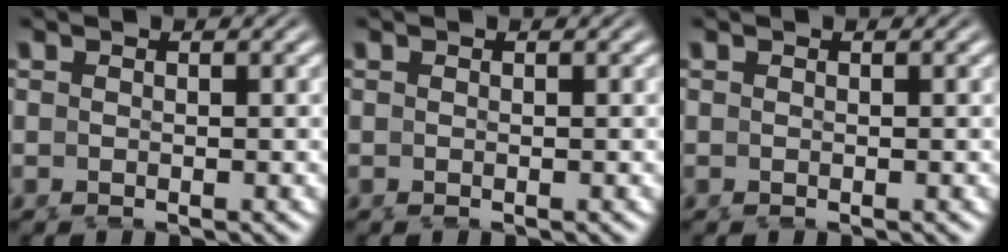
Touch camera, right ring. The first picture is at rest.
{"total": 0.0}
{"total": 0.0}